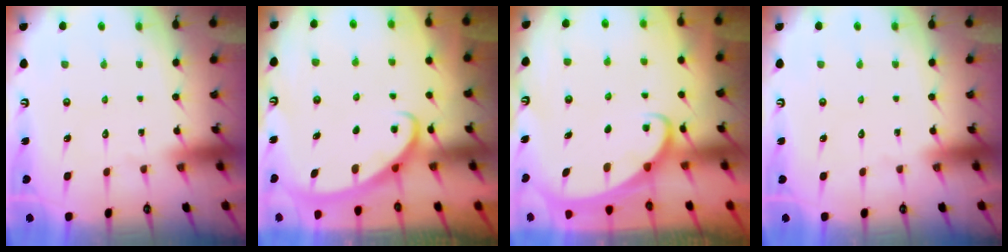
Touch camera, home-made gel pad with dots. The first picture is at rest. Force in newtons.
{"total": 2.8, "press": 2.8, "slide": 0.4}
{"total": 2.4, "press": 2.4, "slide": 0.3}
{"total": 0.0}